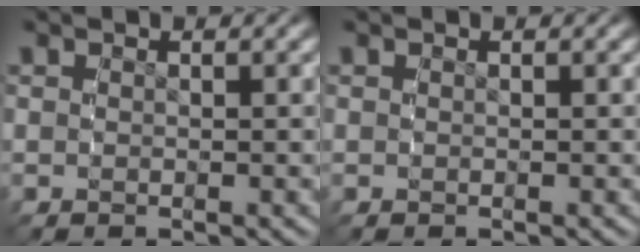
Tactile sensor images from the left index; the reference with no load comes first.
{"total": 0.0}